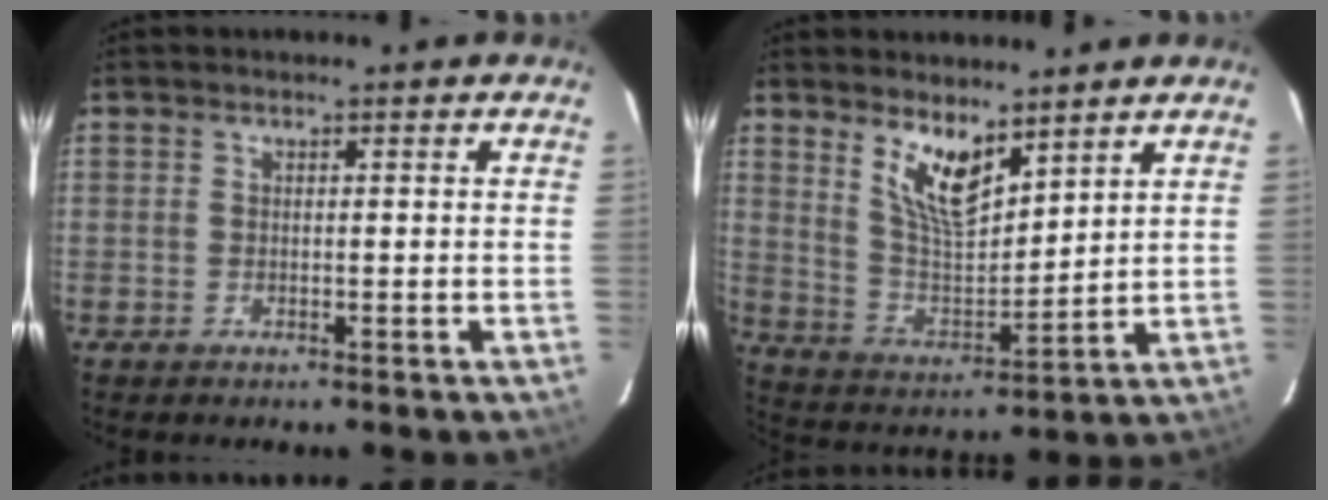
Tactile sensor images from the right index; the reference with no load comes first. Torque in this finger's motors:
{"motor_torque": [0.20, 0.37, 0.41, 0.12]}